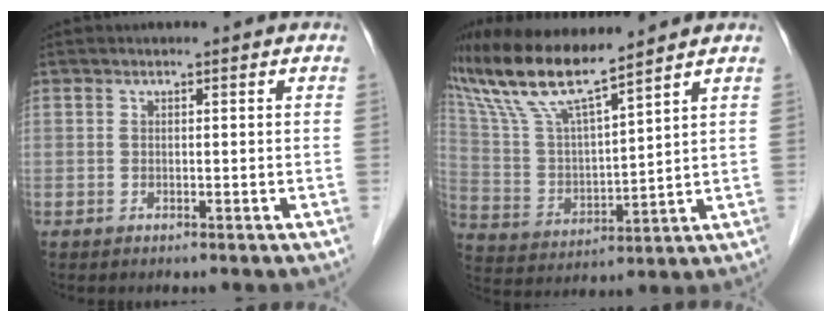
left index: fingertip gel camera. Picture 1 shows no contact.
{"total": 13.6, "force": [11.3, 0.4, 7.5], "torque": [-0.162, 0.009, 0.223]}